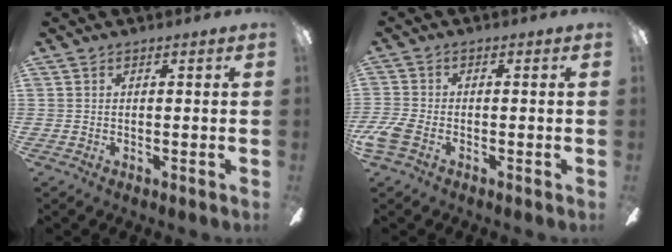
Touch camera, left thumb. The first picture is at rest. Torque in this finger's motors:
{"motor_torque": [-1.12, 1.23, 0.76, 0.24, 0.05]}